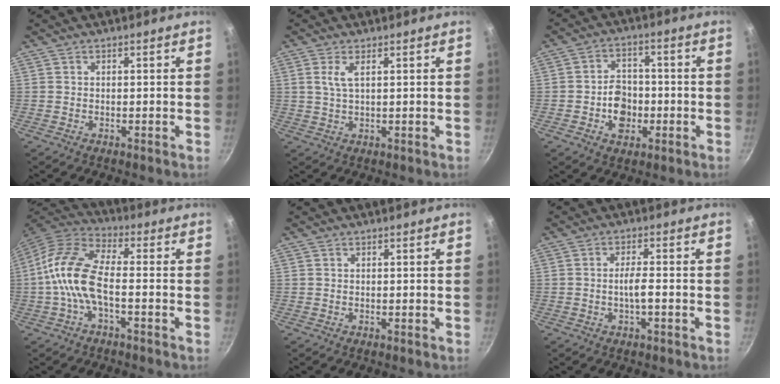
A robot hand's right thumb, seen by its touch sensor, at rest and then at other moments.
{"total": 3.2, "force": [1.2, 1.2, 2.8], "torque": [-0.060, -0.001, 0.025]}
{"total": 8.0, "force": [-2.0, 6.0, 4.8], "torque": [-0.051, 0.018, -0.036]}
{"total": 11.6, "force": [-2.5, 5.2, 10.1], "torque": [-0.208, 0.037, -0.065]}
{"total": 0.0}
{"total": 3.4, "force": [-1.0, 0.6, 3.2], "torque": [-0.061, 0.013, -0.021]}